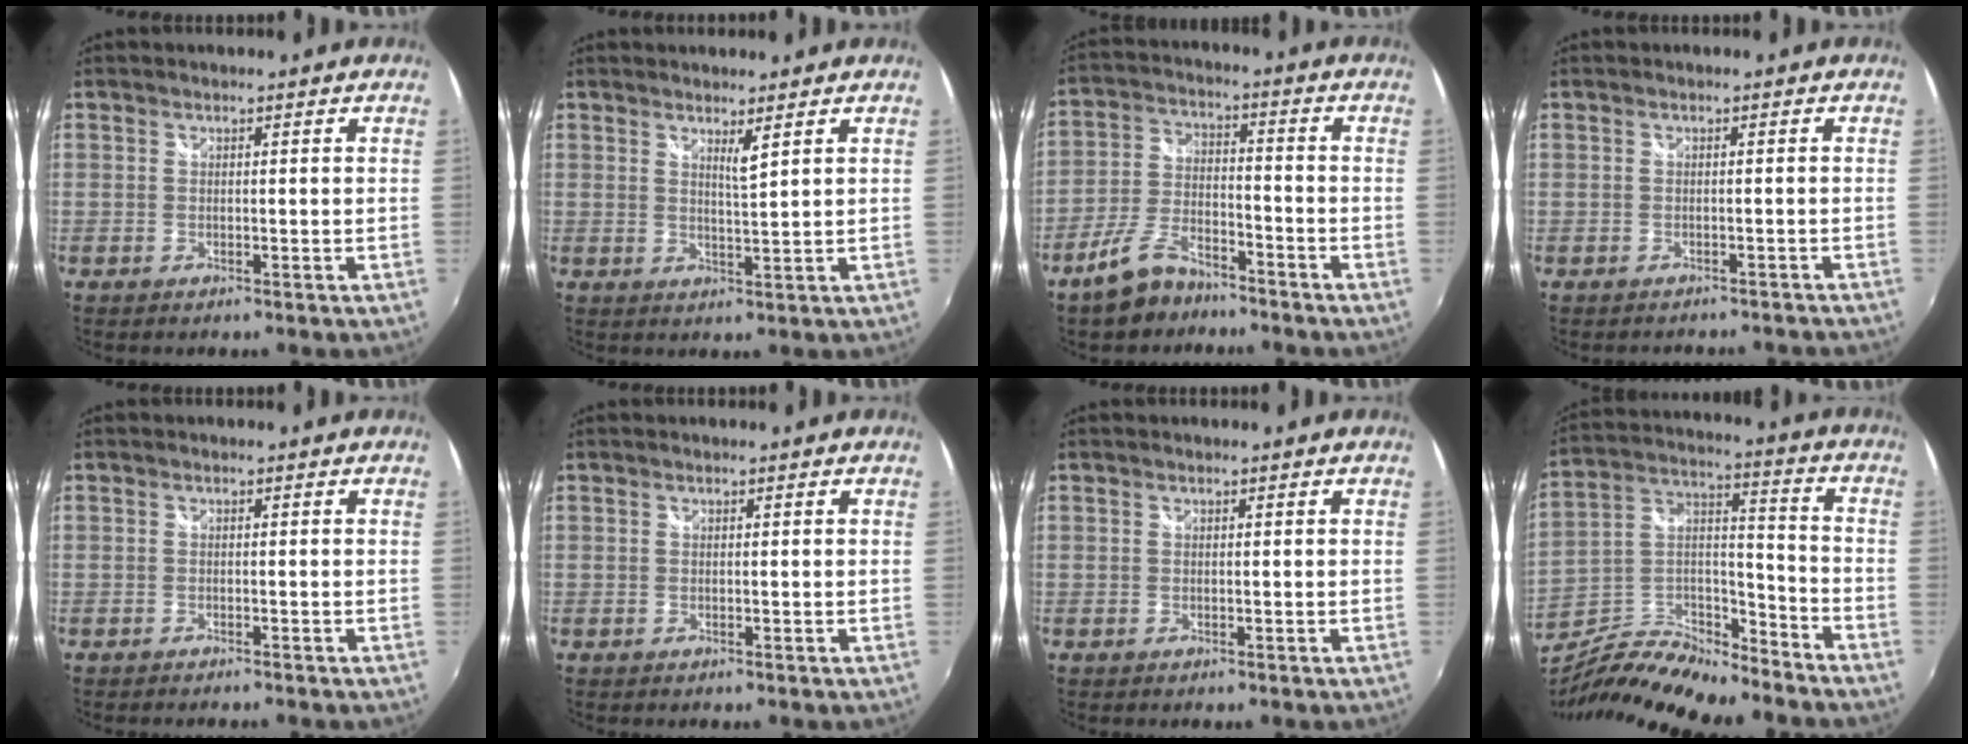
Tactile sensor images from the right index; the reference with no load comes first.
{"total": 2.6, "force": [1.6, -0.2, 2.0], "torque": [-0.035, -0.005, 0.024]}
{"total": 8.9, "force": [-6.9, 3.8, 4.2], "torque": [-0.098, 0.006, -0.123]}
{"total": 5.2, "force": [-4.8, 1.6, 1.3], "torque": [-0.027, -0.011, -0.056]}
{"total": 1.8, "force": [-1.7, 0.3, 0.5], "torque": [-0.020, -0.013, -0.030]}
{"total": 0.0}
{"total": 0.0}
{"total": 17.2, "force": [-14.2, 4.3, 8.6], "torque": [-0.176, 0.003, -0.250]}